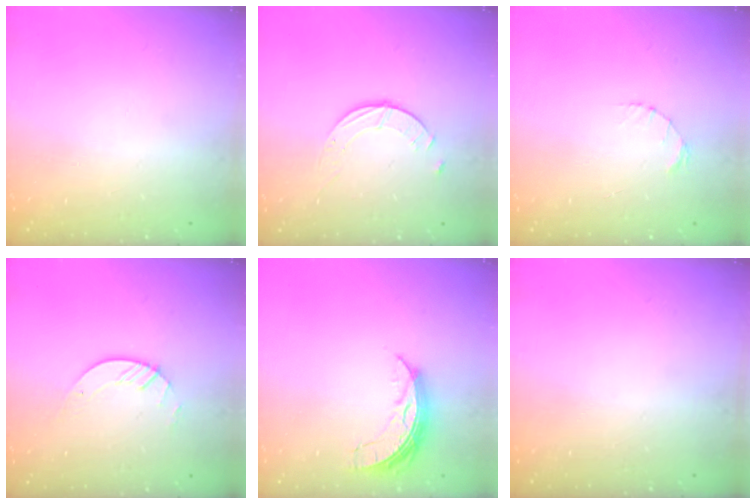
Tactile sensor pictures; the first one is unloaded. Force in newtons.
{"total": 2.3, "press": 2.3, "slide": 0.3}
{"total": 1.4, "press": 1.4, "slide": 0.2}
{"total": 3.9, "press": 3.9, "slide": 0.4}
{"total": 7.6, "press": 7.5, "slide": 1.1}
{"total": 0.0}